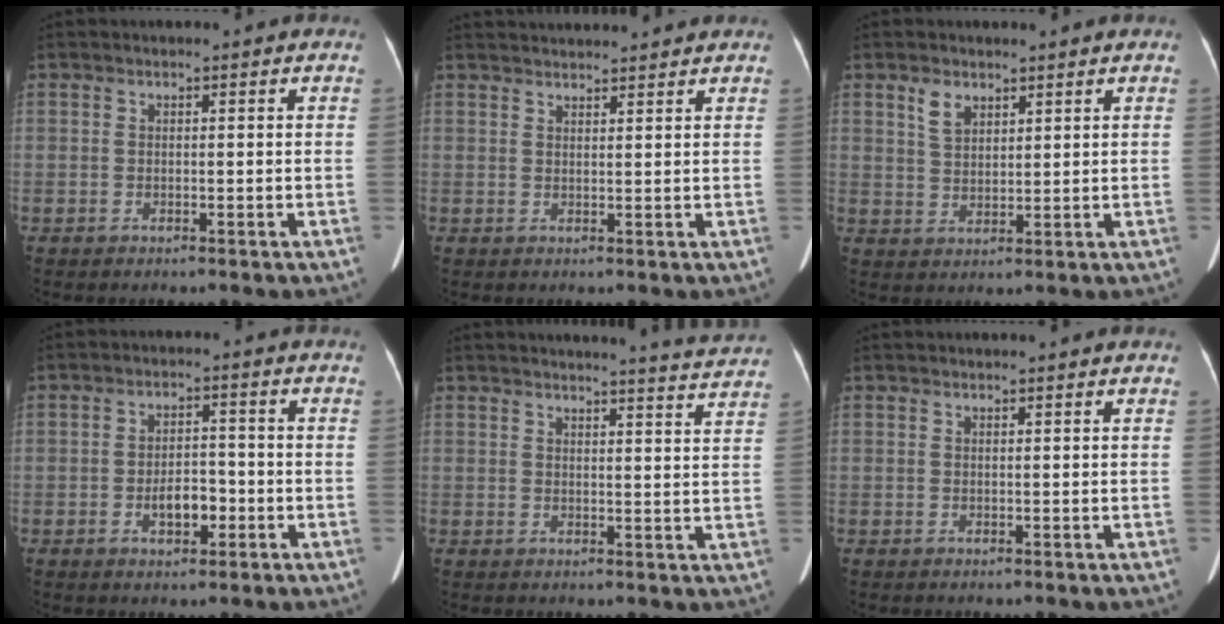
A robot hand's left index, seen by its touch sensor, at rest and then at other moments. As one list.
[{"total": 8.2, "force": [7.9, 0.4, 2.1], "torque": [-0.027, 0.020, 0.104]}, {"total": 3.0, "force": [1.9, 1.7, 1.6], "torque": [-0.035, -0.002, 0.049]}, {"total": 4.3, "force": [-2.1, 2.0, 3.2], "torque": [-0.051, -0.001, -0.028]}, {"total": 8.2, "force": [8.0, -1.5, 1.0], "torque": [-0.017, -0.051, 0.082]}, {"total": 0.6, "force": [0.5, 0.3, 0.2], "torque": [-0.004, 0.009, 0.010]}]